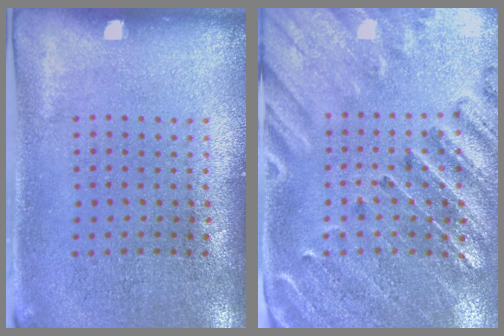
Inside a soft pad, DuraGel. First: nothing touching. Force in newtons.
{"total": 2.7, "press": 2.6, "slide": 0.8}